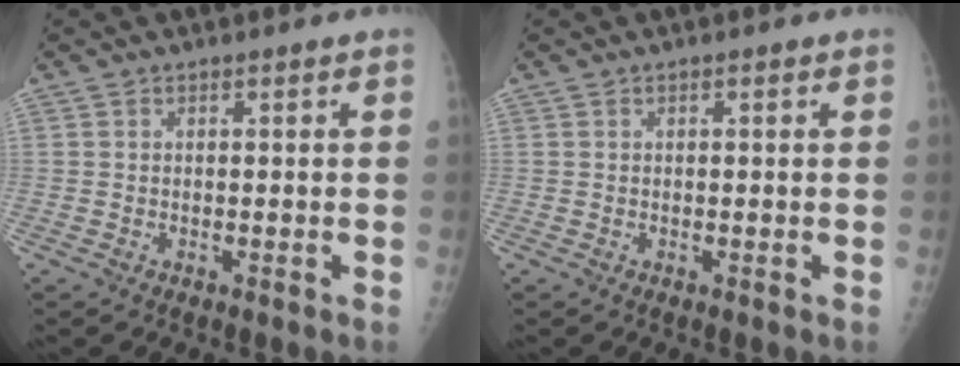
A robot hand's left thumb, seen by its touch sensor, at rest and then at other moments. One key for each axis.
{"total": 0.6, "fx": 0.3, "fy": 0.2, "fz": 0.5, "tx": -0.009, "ty": 0.000, "tz": 0.003}